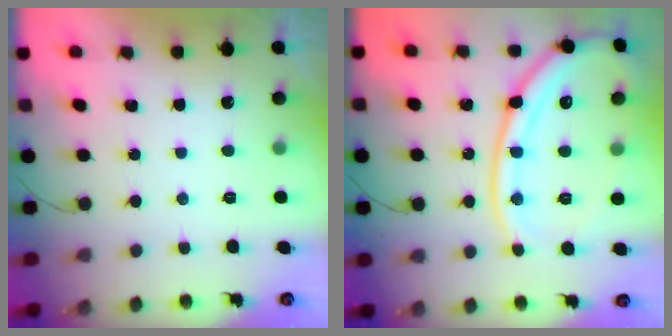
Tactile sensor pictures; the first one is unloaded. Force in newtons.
{"total": 19.5, "press": 19.5, "slide": 1.3}